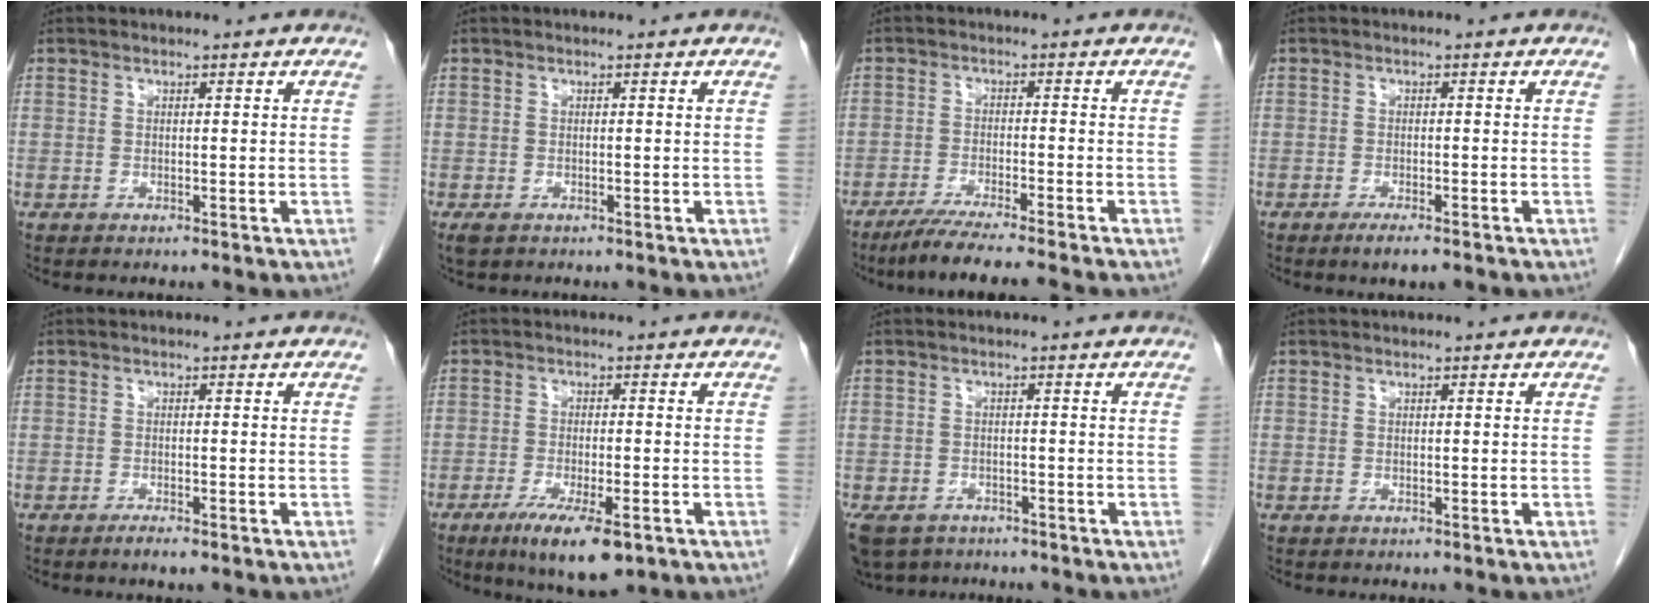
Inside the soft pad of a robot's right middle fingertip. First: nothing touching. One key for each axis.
{"total": 1.7, "fx": -0.9, "fy": 0.9, "fz": 1.1, "tx": -0.027, "ty": -0.004, "tz": -0.010}
{"total": 8.9, "fx": -7.4, "fy": -0.9, "fz": 4.8, "tx": -0.062, "ty": -0.026, "tz": -0.120}
{"total": 3.5, "fx": -2.4, "fy": 0.6, "fz": 2.4, "tx": -0.031, "ty": -0.004, "tz": -0.034}
{"total": 1.4, "fx": -1.1, "fy": 0.1, "fz": 0.9, "tx": -0.019, "ty": -0.003, "tz": -0.018}
{"total": 9.0, "fx": -5.3, "fy": 1.9, "fz": 7.1, "tx": -0.120, "ty": -0.022, "tz": -0.080}
{"total": 7.9, "fx": -5.7, "fy": 4.8, "fz": 2.6, "tx": -0.060, "ty": -0.009, "tz": -0.089}
{"total": 0.0}